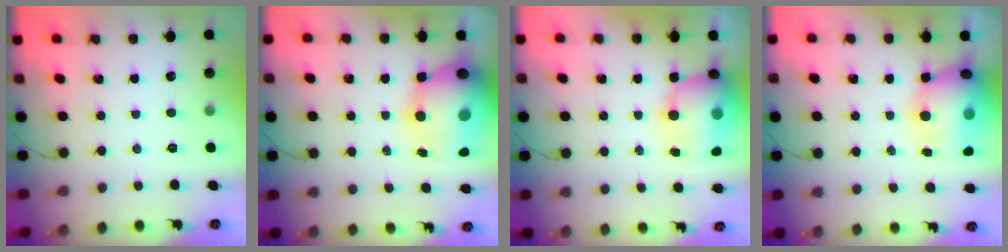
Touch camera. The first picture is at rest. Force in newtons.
{"total": 20.3, "press": 19.7, "slide": 4.7}
{"total": 14.6, "press": 14.3, "slide": 3.3}
{"total": 18.3, "press": 16.3, "slide": 8.4}